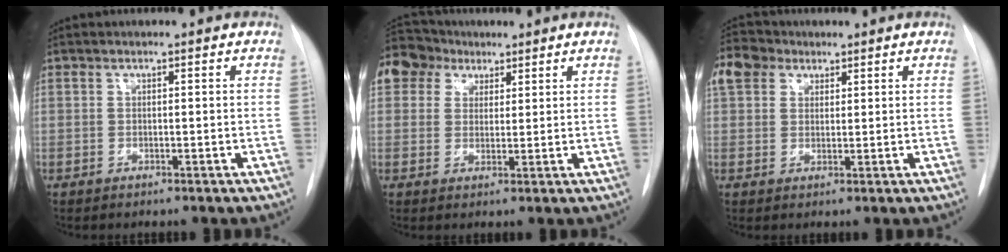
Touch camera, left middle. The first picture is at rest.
{"total": 10.4, "force": [6.6, 7.6, 2.8], "torque": [-0.072, 0.049, 0.127]}
{"total": 6.8, "force": [4.1, 4.8, 2.5], "torque": [-0.063, 0.031, 0.082]}